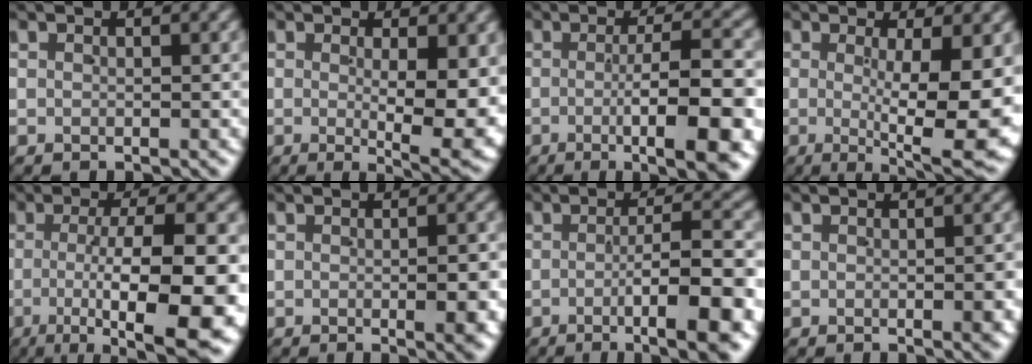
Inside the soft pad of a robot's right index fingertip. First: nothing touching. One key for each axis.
{"total": 7.2, "fx": -0.7, "fy": 1.0, "fz": 7.1, "tx": -0.084, "ty": -0.011, "tz": -0.004}
{"total": 9.1, "fx": -3.0, "fy": 1.2, "fz": 8.4, "tx": -0.108, "ty": 0.005, "tz": -0.047}
{"total": 8.8, "fx": -0.4, "fy": 1.4, "fz": 8.7, "tx": -0.108, "ty": -0.006, "tz": 0.001}
{"total": 10.8, "fx": -3.1, "fy": 2.9, "fz": 9.9, "tx": -0.143, "ty": -0.014, "tz": -0.037}
{"total": 2.4, "fx": -0.4, "fy": 0.1, "fz": 2.4, "tx": -0.026, "ty": 0.003, "tz": -0.009}
{"total": 8.2, "fx": -3.3, "fy": 1.2, "fz": 7.4, "tx": -0.097, "ty": 0.006, "tz": -0.050}
{"total": 1.3, "fx": -0.3, "fy": 0.1, "fz": 1.2, "tx": -0.010, "ty": 0.005, "tz": -0.006}